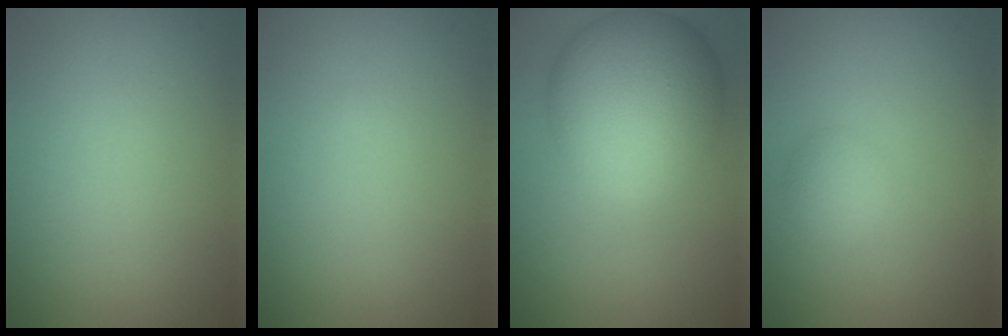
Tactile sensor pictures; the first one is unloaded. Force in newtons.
{"total": 0.0}
{"total": 10.8, "press": 10.8, "slide": 0.3}
{"total": 1.8, "press": 1.8, "slide": 0.0}